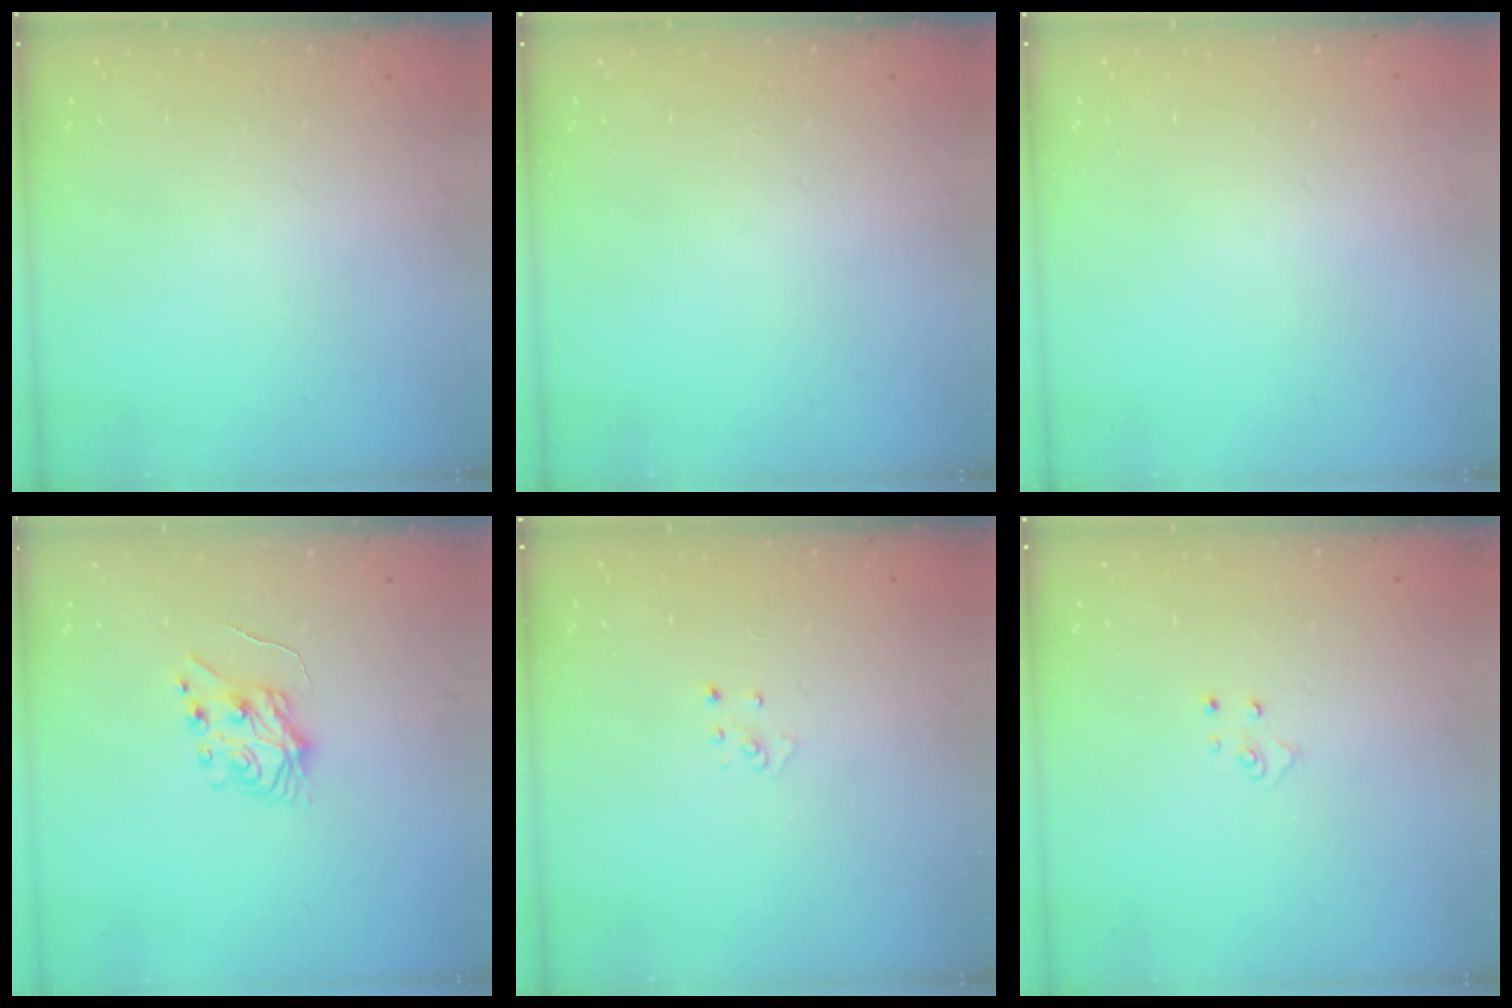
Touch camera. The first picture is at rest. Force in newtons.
{"total": 0.0}
{"total": 0.0}
{"total": 6.0, "press": 6.0, "slide": 0.6}
{"total": 2.8, "press": 2.8, "slide": 0.3}
{"total": 4.3, "press": 4.3, "slide": 0.4}